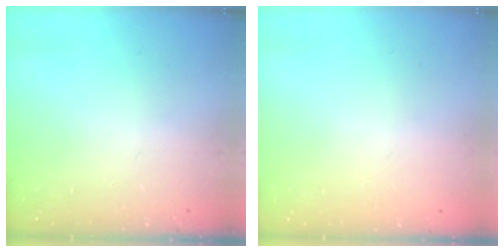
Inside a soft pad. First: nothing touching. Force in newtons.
{"total": 0.0}